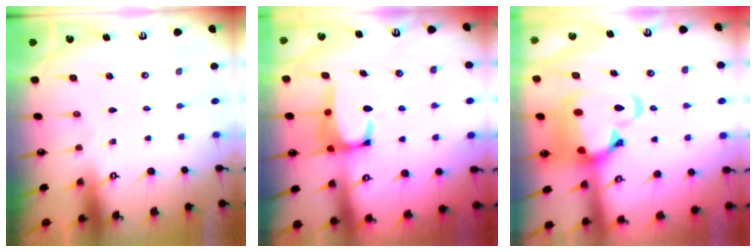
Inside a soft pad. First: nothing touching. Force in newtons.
{"total": 5.4, "press": 5.2, "slide": 1.2}
{"total": 9.9, "press": 9.7, "slide": 1.9}